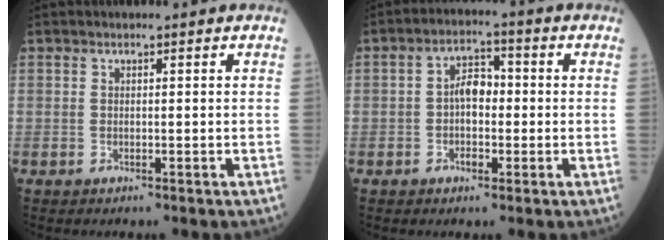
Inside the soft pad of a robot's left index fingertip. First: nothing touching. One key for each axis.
{"total": 4.8, "fx": -0.5, "fy": 2.9, "fz": 3.8, "tx": -0.069, "ty": 0.019, "tz": -0.011}